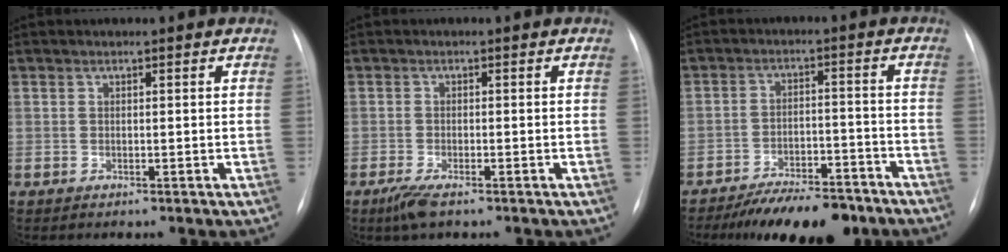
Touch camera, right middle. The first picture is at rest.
{"total": 3.2, "force": [-2.1, 0.7, 2.3], "torque": [-0.055, -0.008, -0.041]}
{"total": 11.7, "force": [-9.6, 3.8, 5.5], "torque": [-0.068, 0.007, -0.148]}